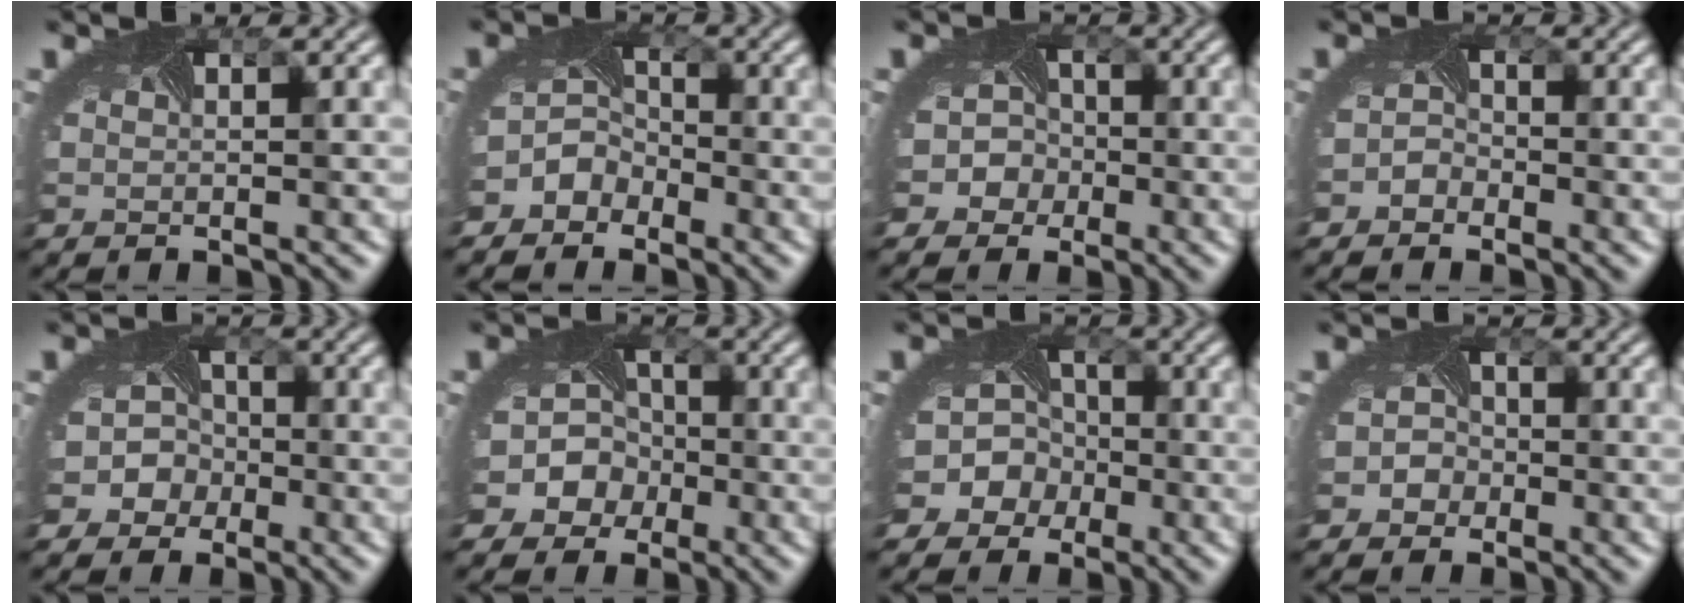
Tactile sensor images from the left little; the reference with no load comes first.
{"total": 3.2, "force": [-2.2, 2.2, 0.5], "torque": [0.009, 0.002, -0.046]}
{"total": 5.3, "force": [-1.7, 4.8, 1.5], "torque": [-0.008, 0.008, -0.049]}
{"total": 1.6, "force": [-1.4, 0.9, 0.0], "torque": [-0.004, -0.003, -0.032]}
{"total": 6.0, "force": [-2.1, 5.4, 1.6], "torque": [-0.012, 0.003, -0.061]}
{"total": 8.5, "force": [-2.9, 7.5, 2.7], "torque": [-0.047, 0.003, -0.073]}
{"total": 8.9, "force": [-3.1, 7.9, 2.7], "torque": [-0.051, 0.002, -0.077]}
{"total": 2.6, "force": [-1.5, 2.2, 0.3], "torque": [0.014, 0.003, -0.027]}